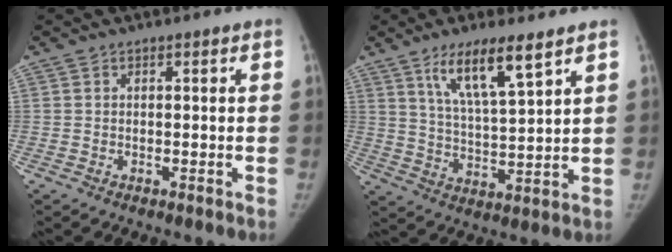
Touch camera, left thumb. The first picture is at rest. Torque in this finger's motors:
{"motor_torque": [1.59, 0.33, 1.14, -0.99, 0.43]}